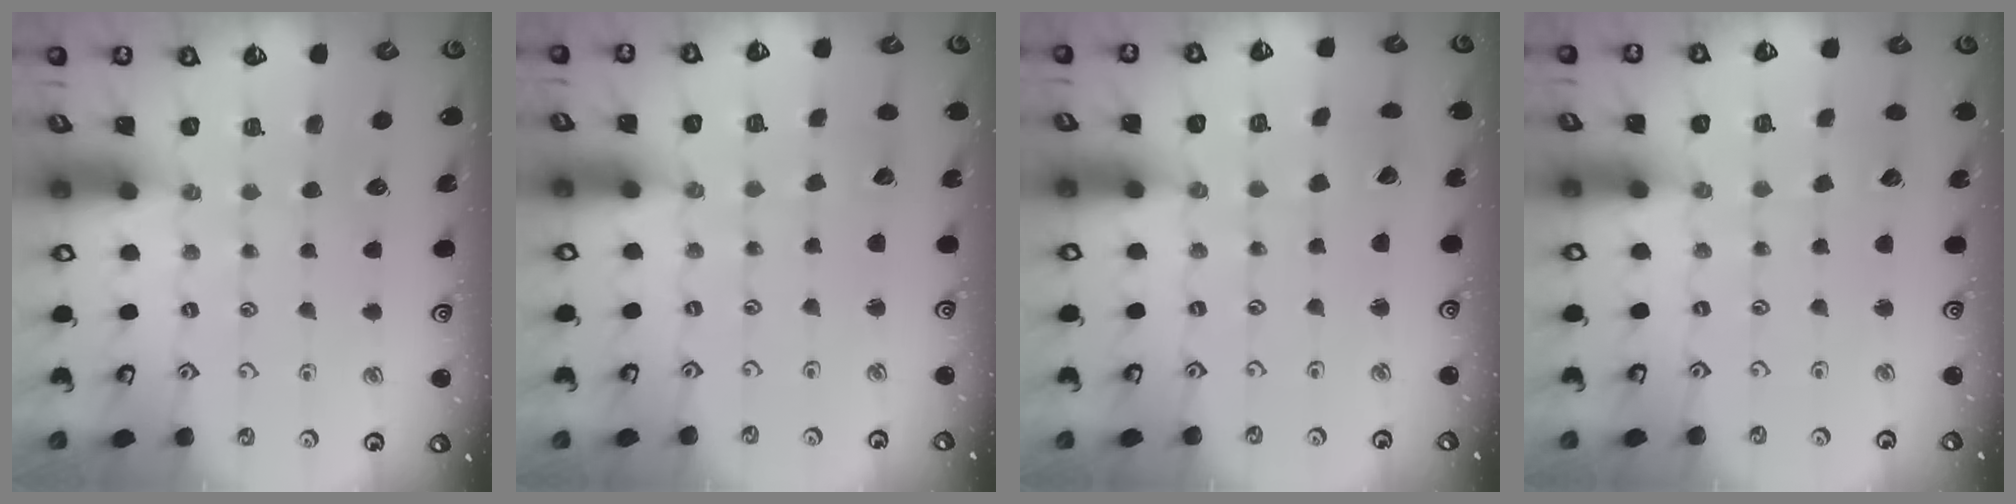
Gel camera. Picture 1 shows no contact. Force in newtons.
{"total": 2.5, "press": 2.5, "slide": 0.4}
{"total": 2.1, "press": 2.1, "slide": 0.2}
{"total": 3.1, "press": 3.1, "slide": 0.3}